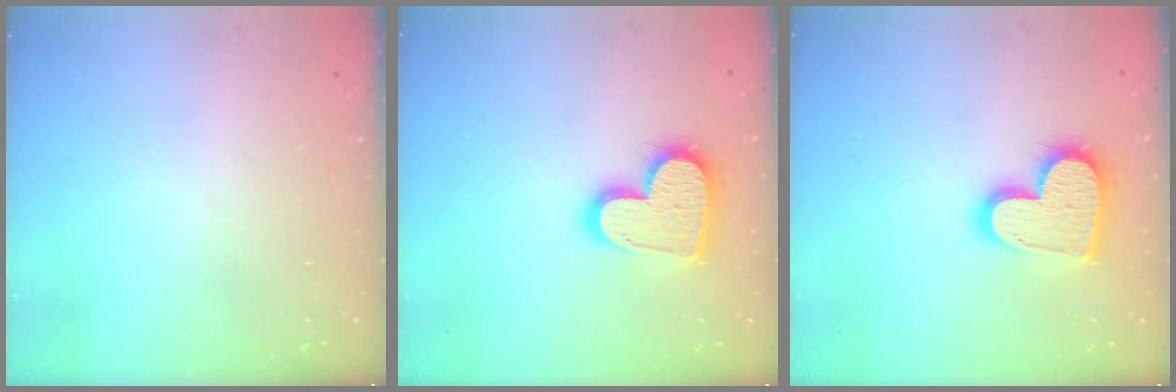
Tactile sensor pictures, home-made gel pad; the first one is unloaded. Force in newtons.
{"total": 16.5, "press": 16.5, "slide": 1.4}
{"total": 16.5, "press": 16.5, "slide": 1.4}